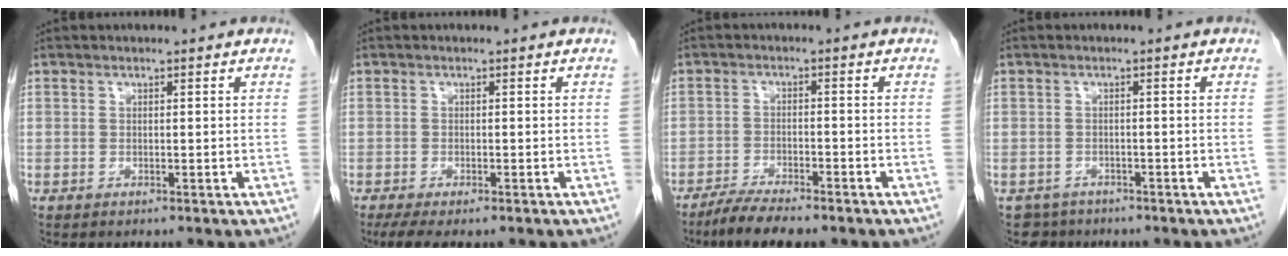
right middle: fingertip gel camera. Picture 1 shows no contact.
{"total": 4.8, "force": [-3.5, 1.3, 3.0], "torque": [-0.051, -0.014, -0.053]}
{"total": 6.4, "force": [-5.2, 0.9, 3.7], "torque": [-0.064, -0.013, -0.089]}
{"total": 2.8, "force": [-2.1, 1.6, -0.6], "torque": [0.005, 0.004, -0.036]}